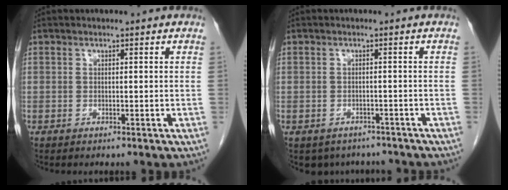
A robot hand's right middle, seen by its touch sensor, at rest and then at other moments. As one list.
[{"total": 5.9, "force": [-5.0, 3.2, 0.7], "torque": [-0.001, 0.007, -0.059]}]